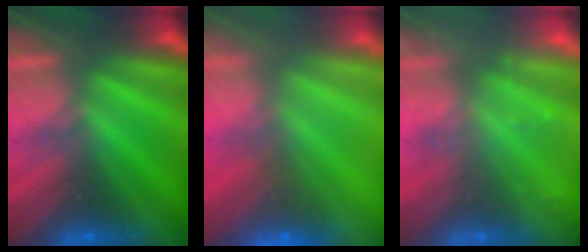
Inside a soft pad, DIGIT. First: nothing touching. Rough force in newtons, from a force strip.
{"total": 8.7}
{"total": 2.4}